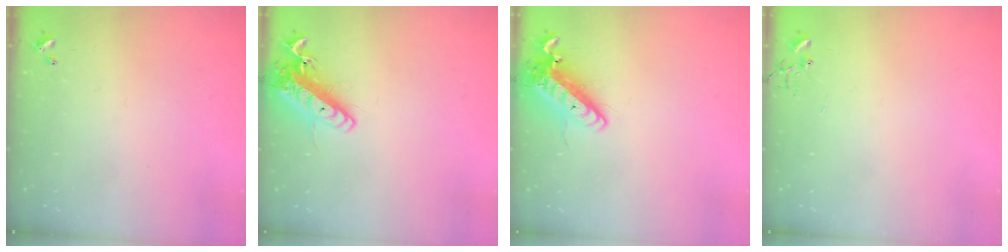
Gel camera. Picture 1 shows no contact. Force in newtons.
{"total": 14.5, "press": 14.2, "slide": 2.8}
{"total": 14.8, "press": 14.5, "slide": 2.9}
{"total": 0.0}